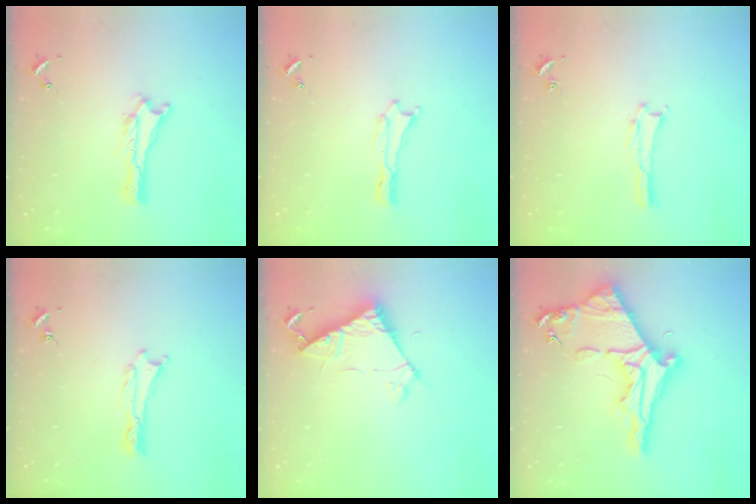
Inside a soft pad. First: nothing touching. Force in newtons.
{"total": 0.0}
{"total": 0.0}
{"total": 0.0}
{"total": 6.5, "press": 6.5, "slide": 0.5}
{"total": 10.1, "press": 10.1, "slide": 1.0}